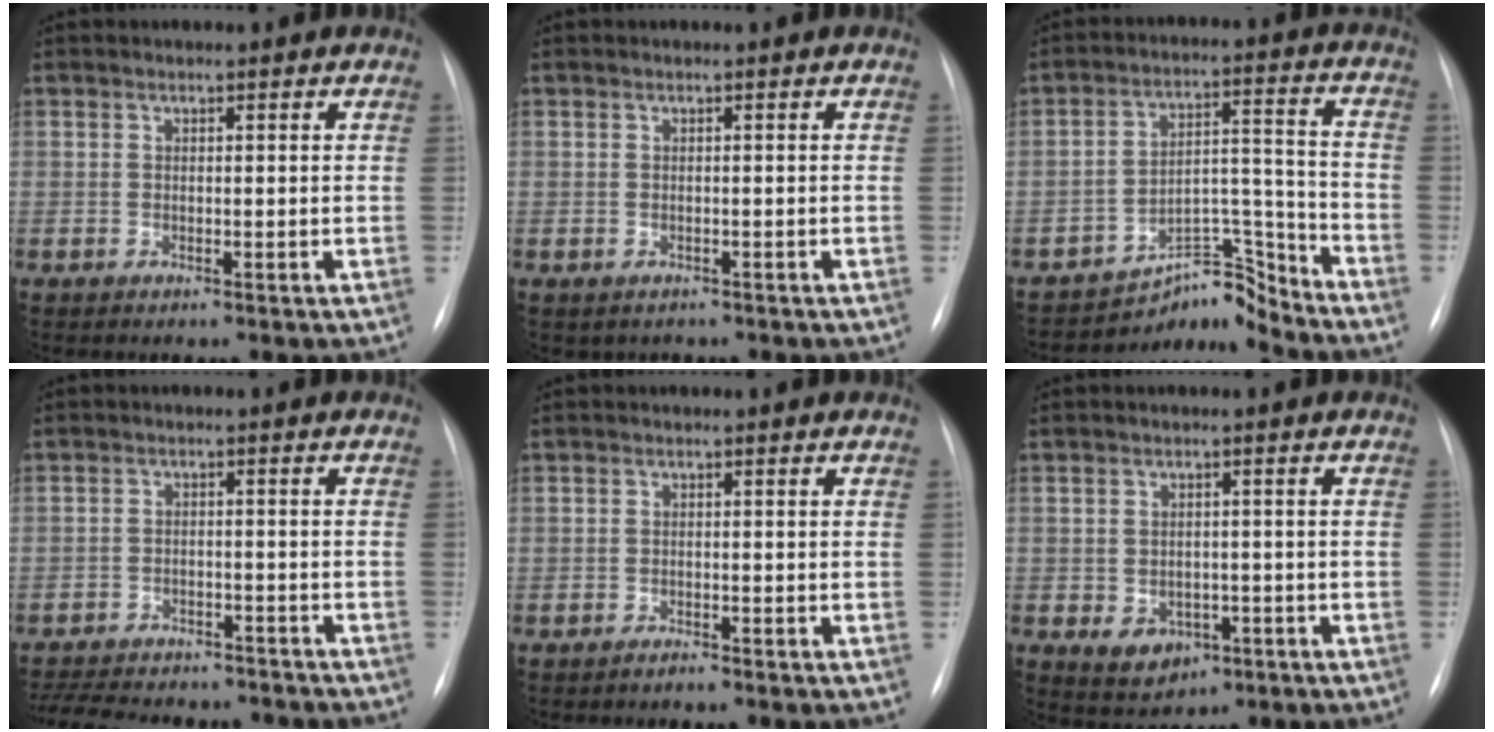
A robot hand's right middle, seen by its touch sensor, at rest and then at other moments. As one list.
[{"total": 1.7, "force": [-1.2, 1.1, 0.2], "torque": [-0.005, 0.003, -0.013]}, {"total": 8.1, "force": [-8.0, 1.2, 0.3], "torque": [0.003, 0.064, -0.129]}, {"total": 16.6, "force": [-14.8, 5.1, 5.6], "torque": [-0.132, -0.003, -0.201]}, {"total": 0.9, "force": [-0.8, 0.0, 0.3], "torque": [-0.006, -0.001, -0.011]}, {"total": 5.1, "force": [-1.9, 4.0, 2.5], "torque": [-0.036, 0.007, -0.013]}]